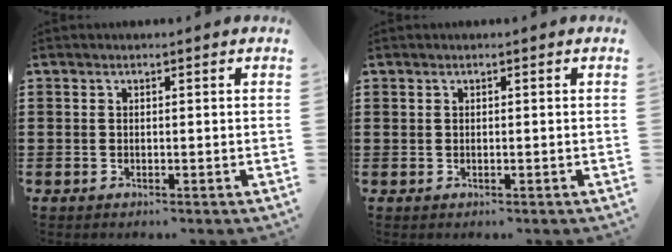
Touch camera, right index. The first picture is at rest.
{"total": 0.0}